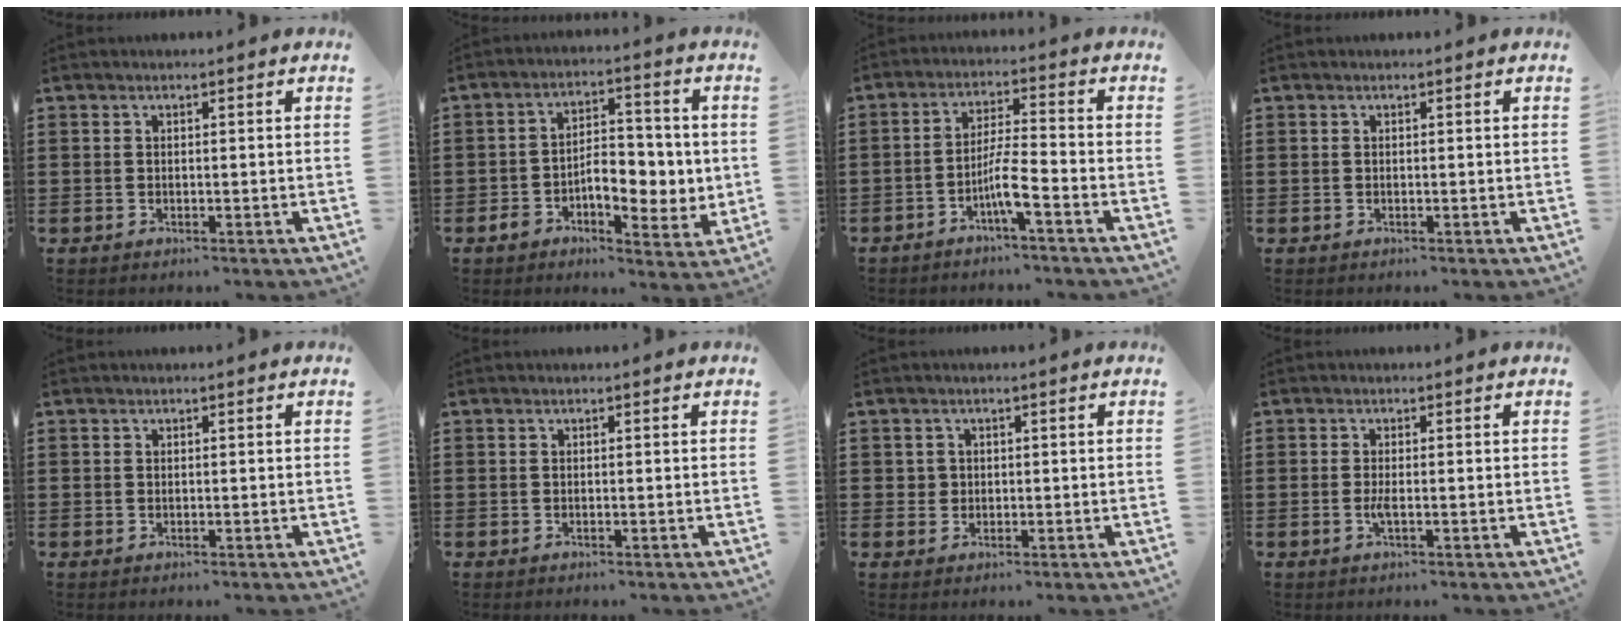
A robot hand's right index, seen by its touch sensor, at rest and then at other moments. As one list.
[{"total": 7.0, "force": [-1.5, 4.2, 5.4], "torque": [-0.079, 0.006, -0.033]}, {"total": 5.4, "force": [-3.2, 0.1, 4.4], "torque": [-0.090, -0.008, -0.064]}, {"total": 0.0}, {"total": 0.0}, {"total": 0.0}, {"total": 1.4, "force": [0.3, 1.3, 0.1], "torque": [-0.006, 0.007, 0.005]}, {"total": 1.6, "force": [-0.5, 0.2, 1.5], "torque": [-0.036, -0.005, -0.010]}]